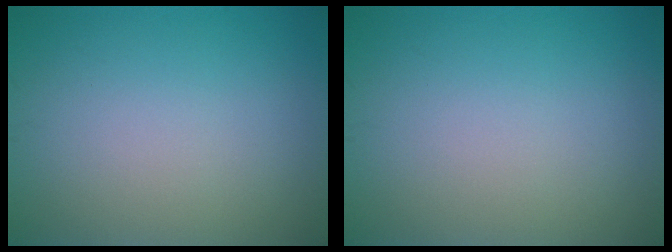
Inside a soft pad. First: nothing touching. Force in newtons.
{"total": 0.0}